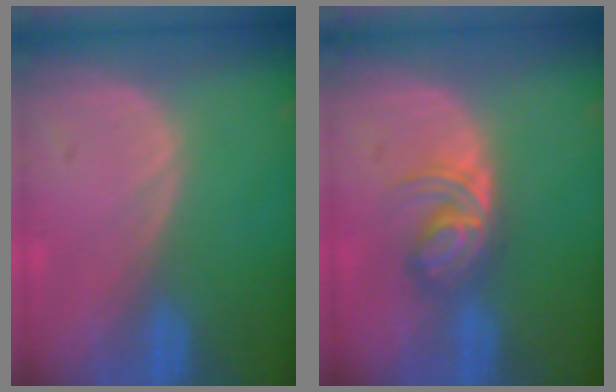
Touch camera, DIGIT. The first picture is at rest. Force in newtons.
{"total": 5.9, "press": 5.1, "slide": 2.8}